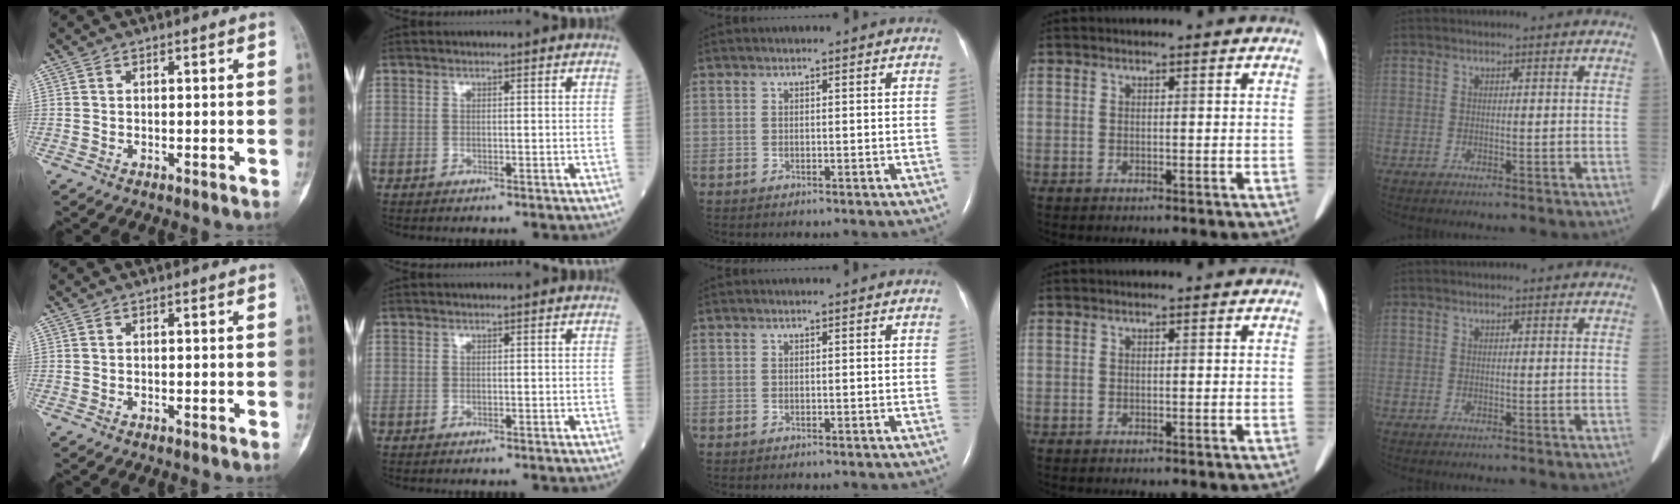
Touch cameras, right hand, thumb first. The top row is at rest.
{}